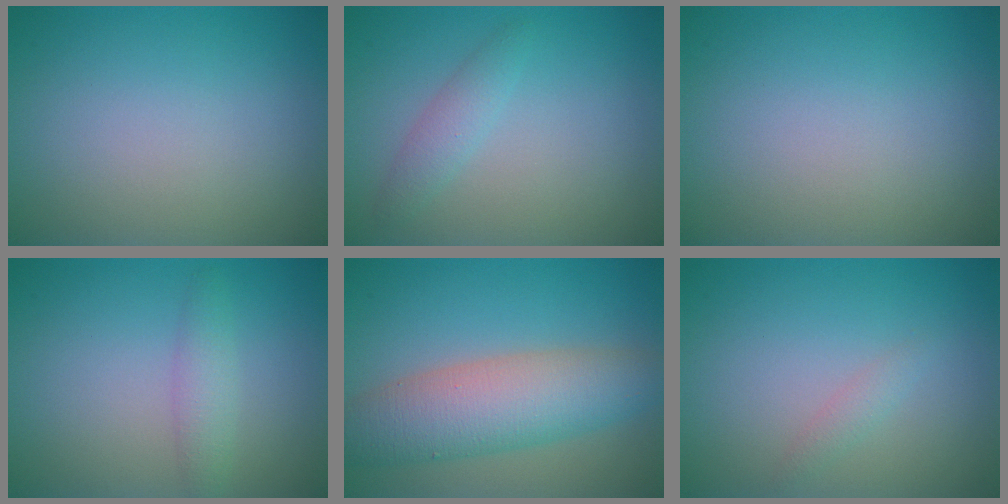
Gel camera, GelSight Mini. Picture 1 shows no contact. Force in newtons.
{"total": 1.7, "press": 1.7, "slide": 0.0}
{"total": 0.0}
{"total": 1.9, "press": 1.9, "slide": 0.1}
{"total": 7.0, "press": 7.0, "slide": 0.2}
{"total": 0.9, "press": 0.9, "slide": 0.0}